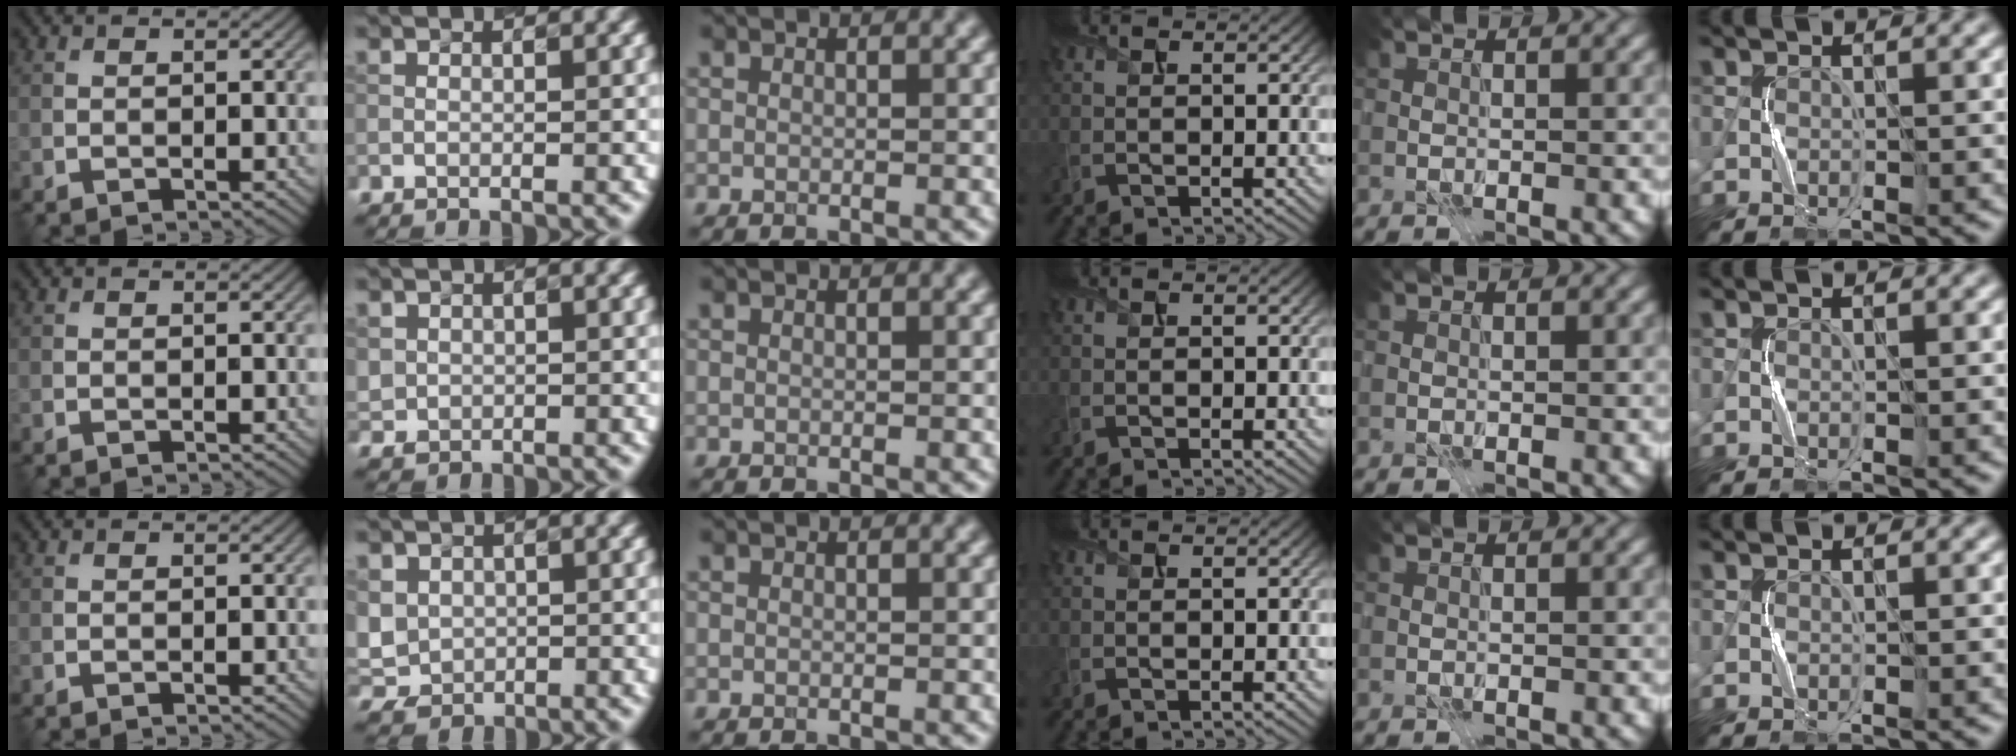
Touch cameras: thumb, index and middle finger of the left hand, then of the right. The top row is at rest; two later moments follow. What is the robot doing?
{"motion": "press", "object": "toy piano key"}